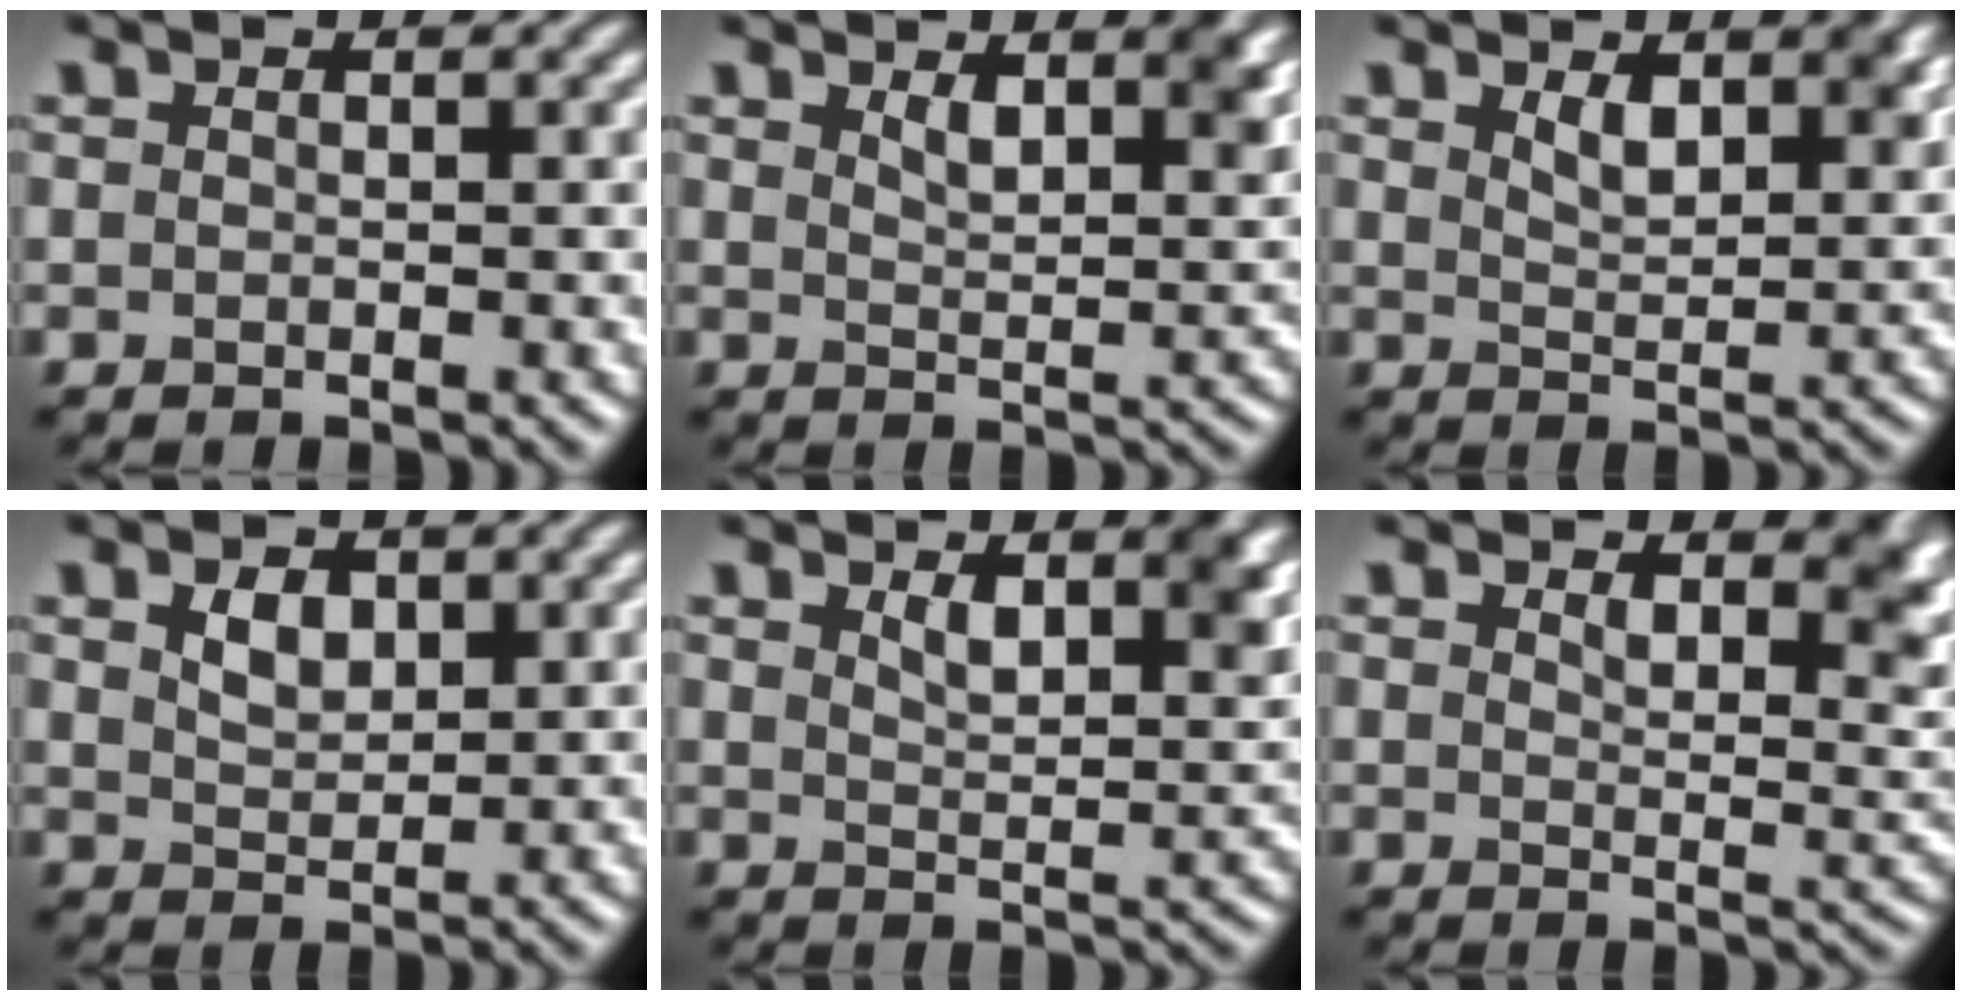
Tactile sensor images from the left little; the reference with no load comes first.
{"total": 3.9, "force": [2.4, 1.5, 2.7], "torque": [-0.043, -0.006, 0.040]}
{"total": 3.4, "force": [2.0, 1.5, 2.3], "torque": [-0.043, -0.006, 0.036]}
{"total": 2.3, "force": [1.1, 1.4, 1.4], "torque": [-0.031, -0.001, 0.024]}
{"total": 4.3, "force": [2.5, 1.7, 3.1], "torque": [-0.049, -0.007, 0.041]}
{"total": 5.1, "force": [3.1, 2.2, 3.4], "torque": [-0.041, -0.008, 0.044]}